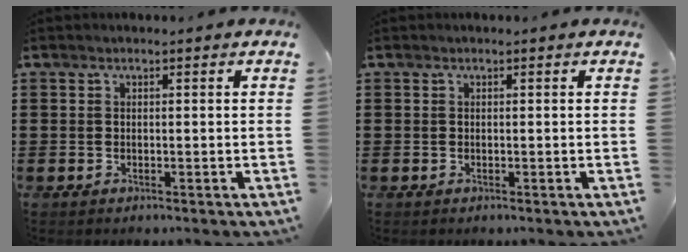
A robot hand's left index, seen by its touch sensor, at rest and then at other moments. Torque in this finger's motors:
{"motor_torque": [-0.06, 0.07, 0.00, 0.00]}